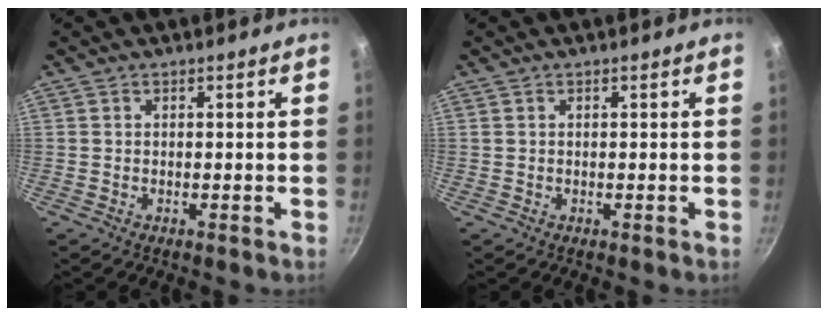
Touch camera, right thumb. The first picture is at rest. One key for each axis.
{"total": 0.0}